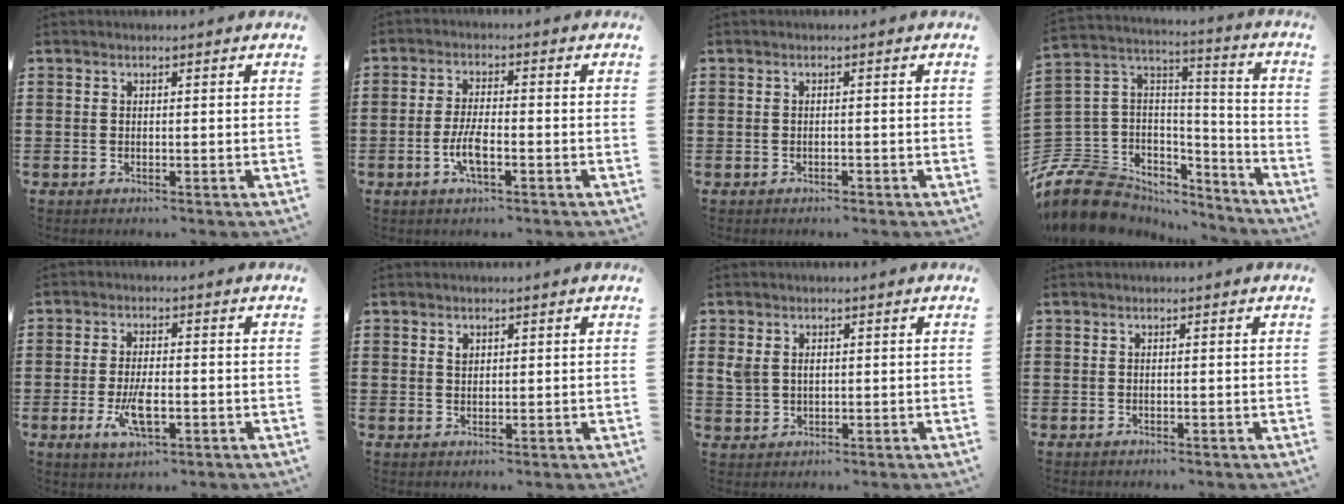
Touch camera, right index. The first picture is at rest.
{"total": 4.6, "force": [-1.6, 1.2, 4.1], "torque": [-0.090, -0.004, -0.035]}
{"total": 0.7, "force": [-0.6, 0.0, 0.2], "torque": [-0.008, -0.005, -0.012]}
{"total": 11.3, "force": [-7.2, 7.8, 4.0], "torque": [-0.129, 0.005, -0.138]}
{"total": 5.8, "force": [-1.8, 2.1, 5.1], "torque": [-0.105, -0.013, -0.036]}
{"total": 1.2, "force": [0.6, 0.8, 0.7], "torque": [-0.015, 0.003, 0.012]}
{"total": 2.5, "force": [0.6, 1.9, 1.5], "torque": [-0.035, 0.009, 0.011]}
{"total": 0.0}